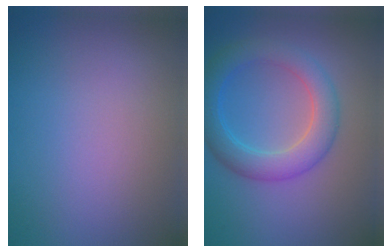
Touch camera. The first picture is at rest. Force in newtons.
{"total": 4.7, "press": 4.7, "slide": 0.1}